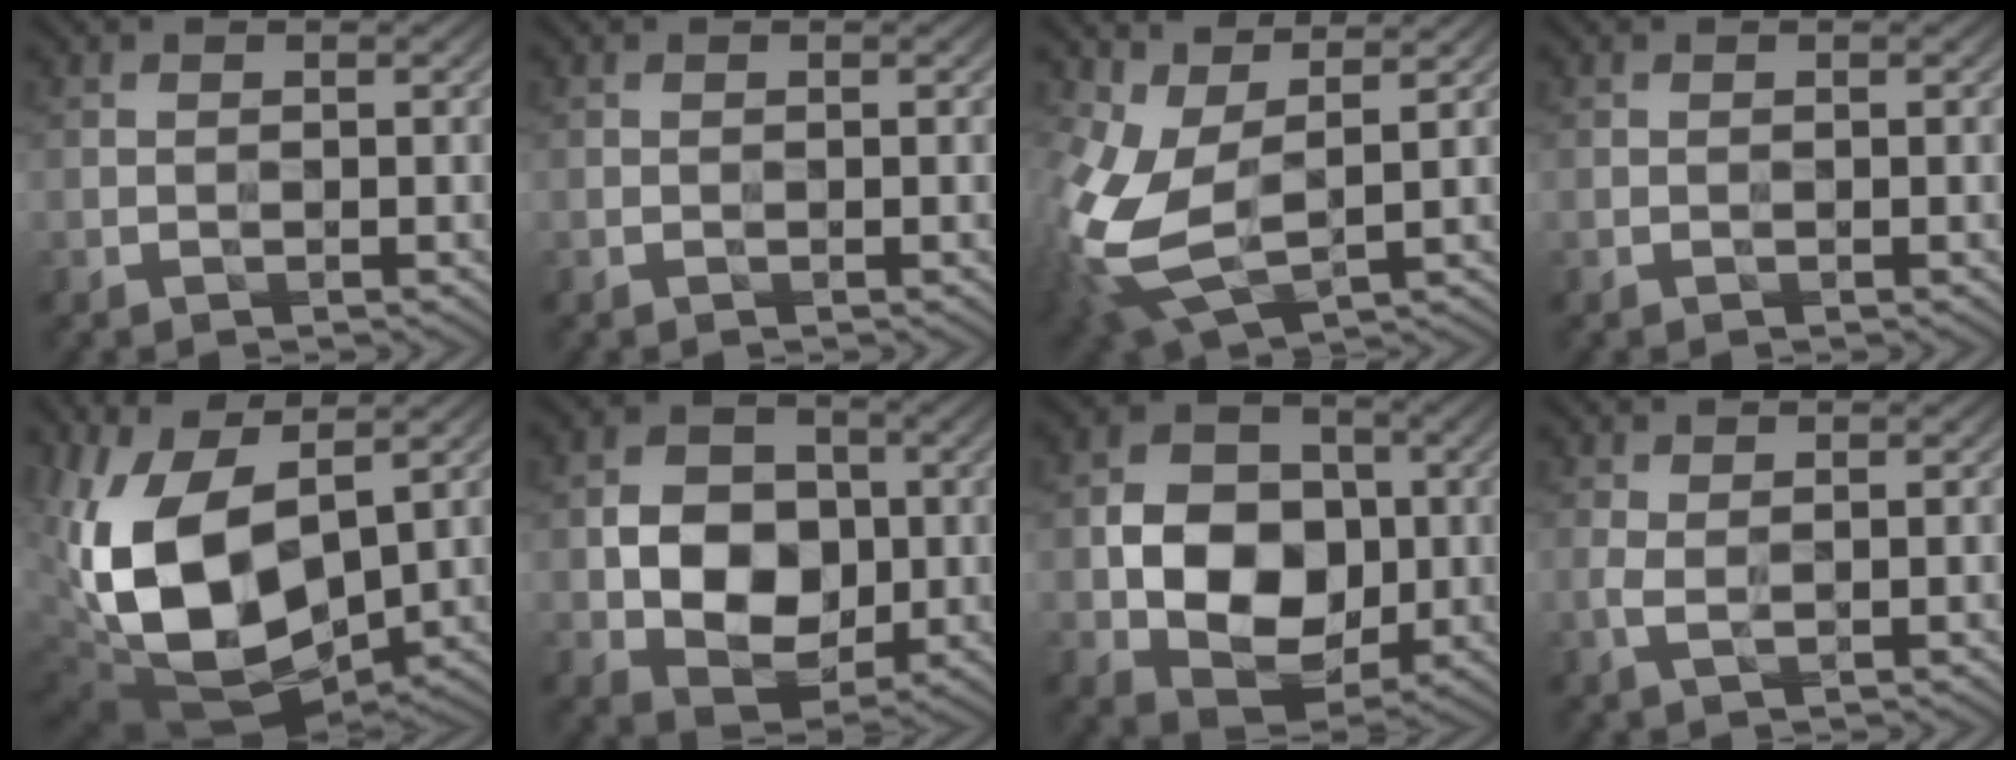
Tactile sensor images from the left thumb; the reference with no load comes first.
{"total": 0.0}
{"total": 11.8, "force": [0.6, 7.1, 9.4], "torque": [-0.264, -0.025, 0.020]}
{"total": 0.0}
{"total": 15.2, "force": [1.2, 9.0, 12.2], "torque": [-0.283, -0.017, 0.024]}
{"total": 8.8, "force": [-0.5, 6.9, 5.4], "torque": [-0.111, -0.003, -0.017]}
{"total": 10.5, "force": [-0.9, 8.1, 6.7], "torque": [-0.131, -0.004, -0.022]}
{"total": 1.7, "force": [0.4, 0.8, 1.5], "torque": [-0.045, 0.002, 0.004]}